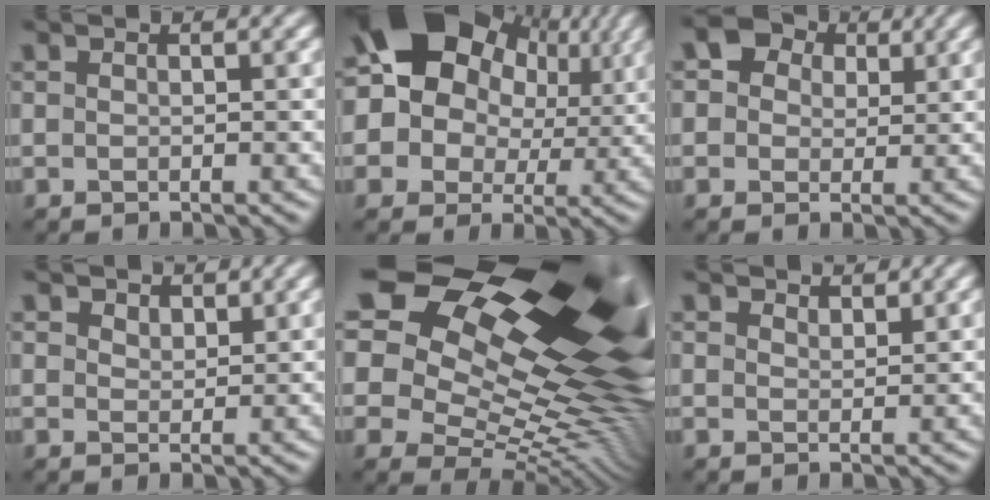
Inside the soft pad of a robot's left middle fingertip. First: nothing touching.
{"total": 18.3, "force": [7.2, 14.8, 8.0], "torque": [-0.183, 0.053, 0.082]}
{"total": 4.0, "force": [1.9, 3.3, 1.2], "torque": [-0.019, -0.001, 0.017]}
{"total": 1.7, "force": [1.5, 0.6, -0.1], "torque": [0.001, -0.004, 0.027]}
{"total": 21.4, "force": [10.2, 11.6, 14.8], "torque": [-0.266, 0.068, 0.168]}
{"total": 1.9, "force": [1.9, 0.1, 0.0], "torque": [0.003, -0.002, 0.028]}